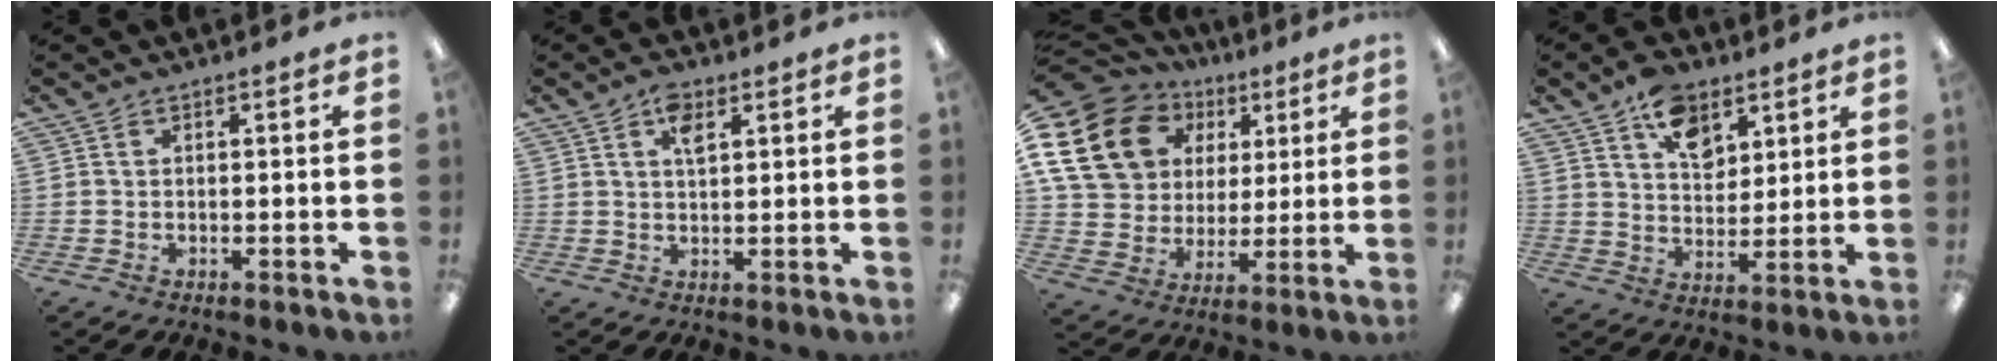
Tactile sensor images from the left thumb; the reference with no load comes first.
{"total": 4.1, "force": [2.0, 2.1, 2.8], "torque": [-0.047, -0.003, 0.031]}
{"total": 20.6, "force": [8.6, 16.2, 9.6], "torque": [-0.209, -0.030, 0.169]}
{"total": 10.4, "force": [6.1, 6.7, 5.1], "torque": [-0.064, -0.030, 0.108]}